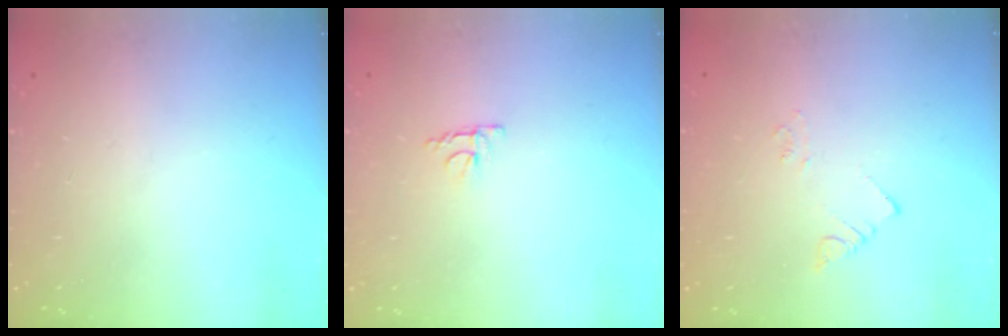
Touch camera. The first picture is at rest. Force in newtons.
{"total": 4.1, "press": 4.0, "slide": 0.7}
{"total": 2.1, "press": 2.1, "slide": 0.3}